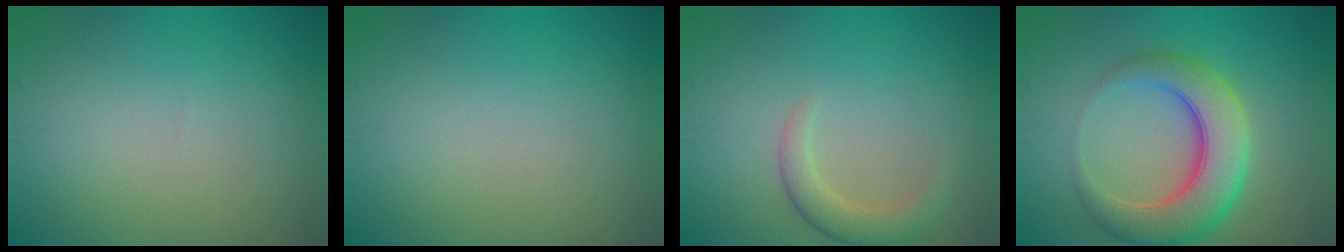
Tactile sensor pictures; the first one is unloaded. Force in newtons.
{"total": 0.0}
{"total": 2.5, "press": 2.5, "slide": 0.2}
{"total": 7.1, "press": 7.1, "slide": 0.3}